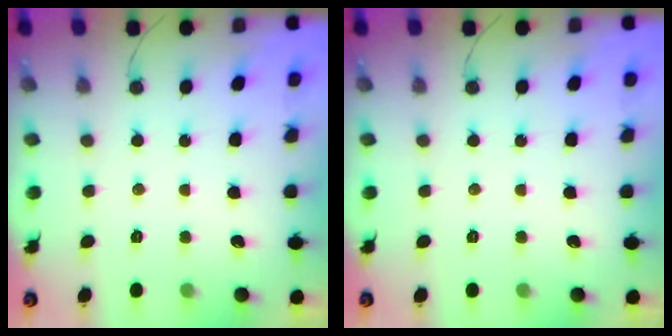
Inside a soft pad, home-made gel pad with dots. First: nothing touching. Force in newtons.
{"total": 0.0}